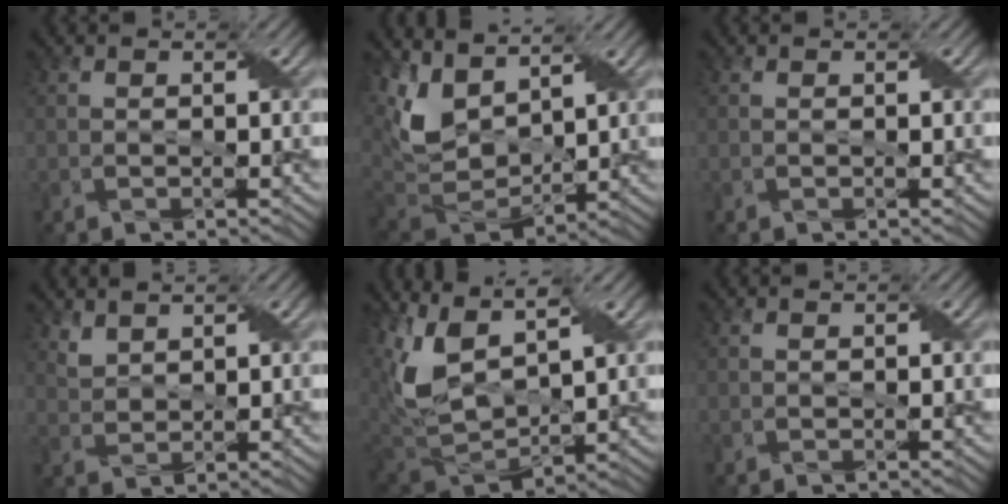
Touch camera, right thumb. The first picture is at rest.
{"total": 10.0, "force": [4.7, 5.7, 6.8], "torque": [-0.187, 0.006, 0.094]}
{"total": 0.0}
{"total": 2.2, "force": [1.9, 0.9, 0.8], "torque": [-0.027, 0.000, 0.045]}
{"total": 10.8, "force": [4.2, 5.2, 8.5], "torque": [-0.227, 0.007, 0.087]}
{"total": 0.0}